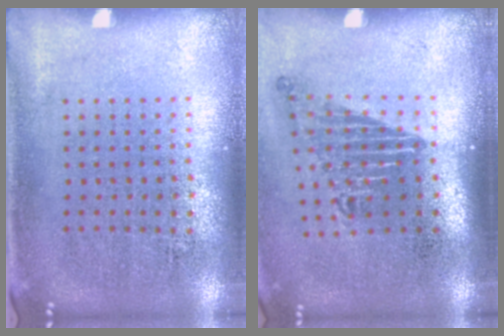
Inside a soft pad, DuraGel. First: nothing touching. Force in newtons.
{"total": 1.6, "press": 1.1, "slide": 1.2}